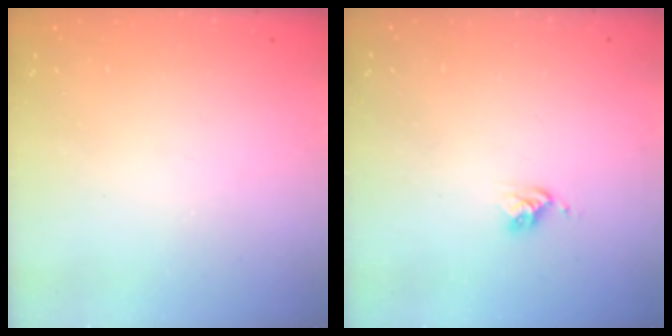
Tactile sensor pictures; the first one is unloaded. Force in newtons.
{"total": 3.9, "press": 3.9, "slide": 0.3}